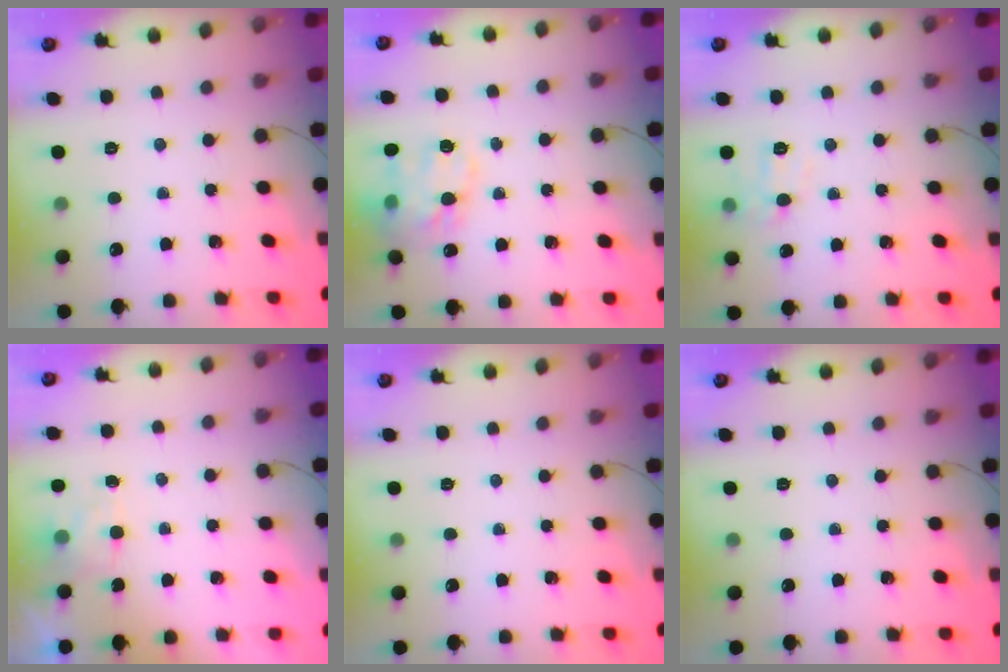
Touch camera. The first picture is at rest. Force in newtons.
{"total": 17.1, "press": 16.9, "slide": 3.0}
{"total": 7.7, "press": 7.5, "slide": 1.4}
{"total": 1.9, "press": 1.5, "slide": 1.2}
{"total": 0.0}
{"total": 0.0}